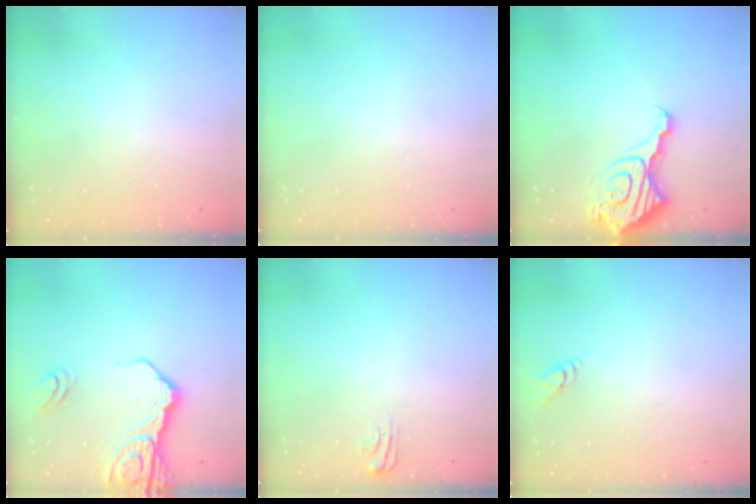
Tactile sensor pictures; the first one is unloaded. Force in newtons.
{"total": 0.0}
{"total": 12.7, "press": 12.6, "slide": 1.3}
{"total": 16.9, "press": 16.7, "slide": 2.1}
{"total": 4.0, "press": 4.0, "slide": 0.4}
{"total": 2.6, "press": 2.6, "slide": 0.3}